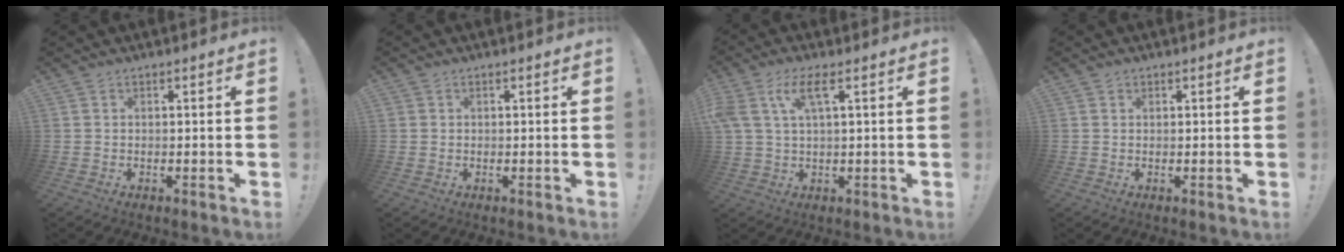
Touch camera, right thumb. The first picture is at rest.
{"total": 0.5, "force": [0.2, 0.5, -0.2], "torque": [0.009, -0.004, 0.002]}
{"total": 7.8, "force": [3.1, 2.7, 6.6], "torque": [-0.132, 0.005, 0.061]}
{"total": 0.8, "force": [0.6, 0.6, 0.1], "torque": [0.004, -0.002, 0.010]}